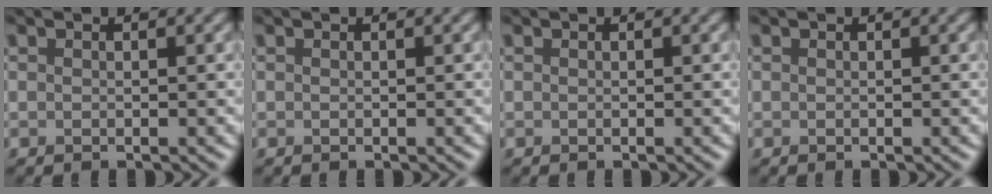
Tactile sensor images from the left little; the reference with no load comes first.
{"total": 0.0}
{"total": 0.0}
{"total": 0.0}